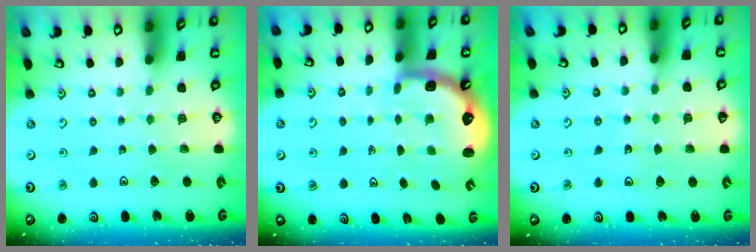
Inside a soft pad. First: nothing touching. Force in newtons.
{"total": 2.9, "press": 2.4, "slide": 1.6}
{"total": 5.6, "press": 5.2, "slide": 2.0}